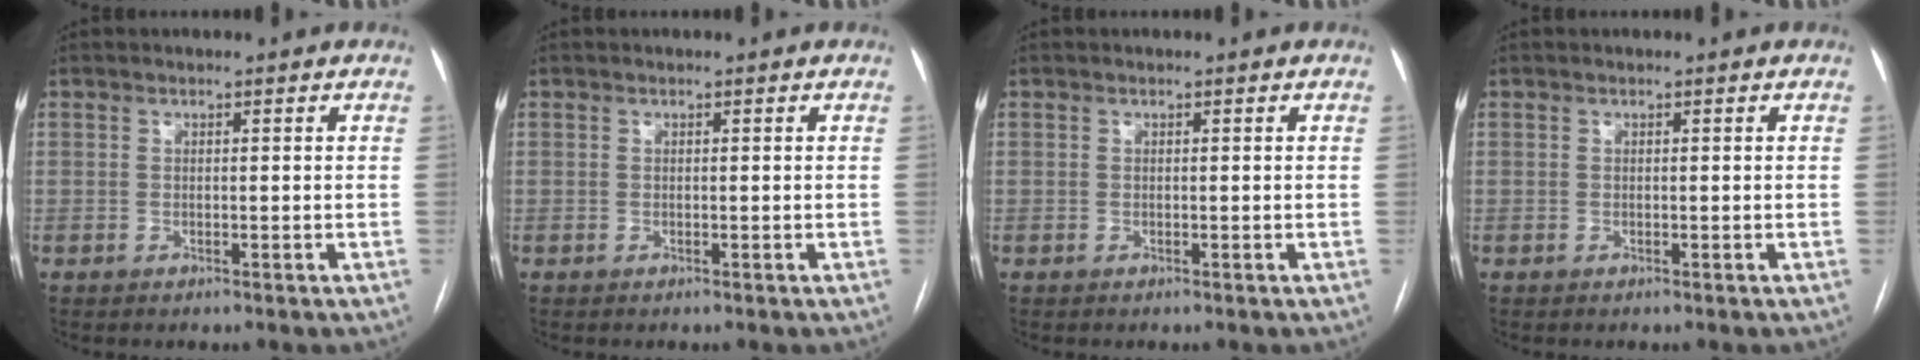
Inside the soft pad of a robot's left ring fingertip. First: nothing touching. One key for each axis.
{"total": 0.0}
{"total": 0.0}
{"total": 0.0}